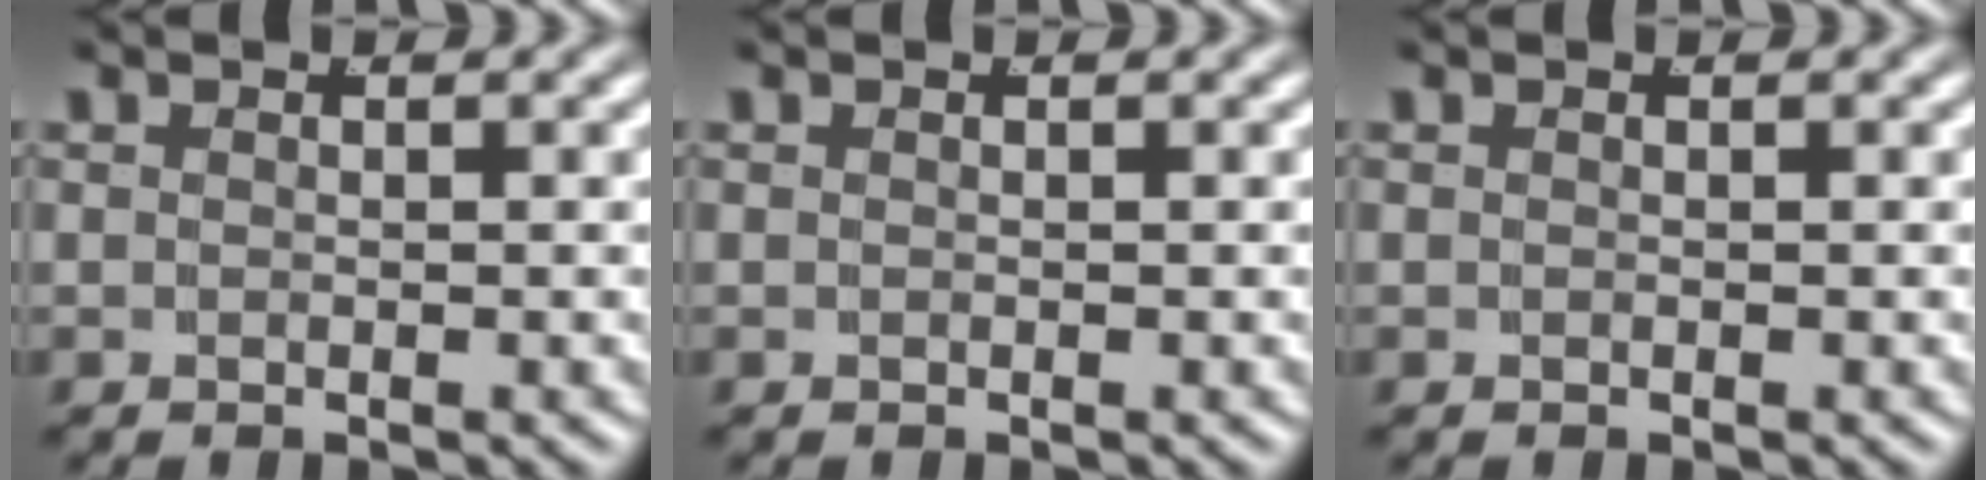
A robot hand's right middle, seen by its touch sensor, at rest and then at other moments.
{"total": 0.0}
{"total": 0.0}